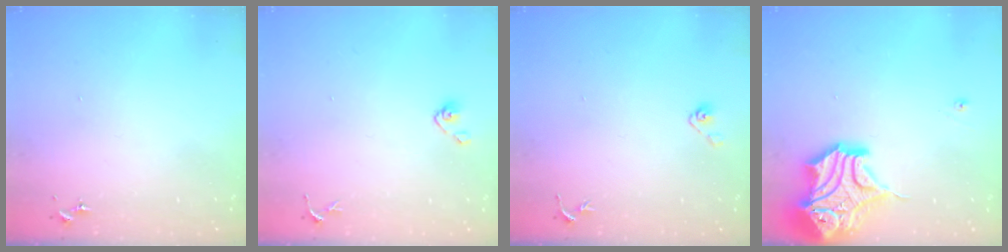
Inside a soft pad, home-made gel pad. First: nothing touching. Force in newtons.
{"total": 4.9, "press": 4.6, "slide": 1.8}
{"total": 4.0, "press": 3.6, "slide": 1.8}
{"total": 19.9, "press": 19.7, "slide": 3.3}